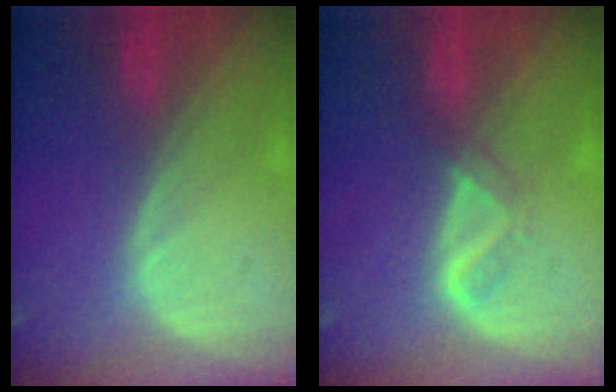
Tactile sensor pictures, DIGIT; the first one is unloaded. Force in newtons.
{"total": 2.4, "press": 2.4, "slide": 0.7}